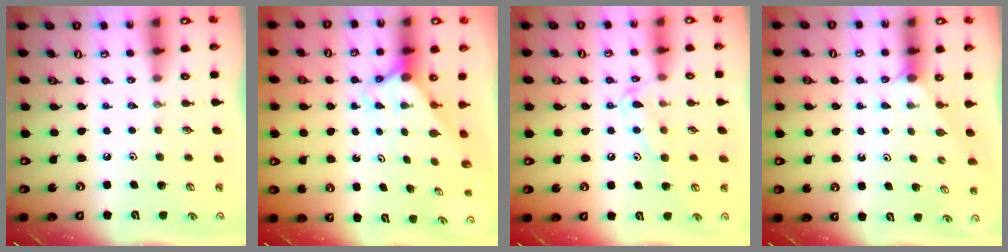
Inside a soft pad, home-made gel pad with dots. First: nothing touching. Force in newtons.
{"total": 2.7, "press": 2.7, "slide": 0.2}
{"total": 12.3, "press": 12.3, "slide": 0.9}
{"total": 1.1, "press": 1.1, "slide": 0.2}